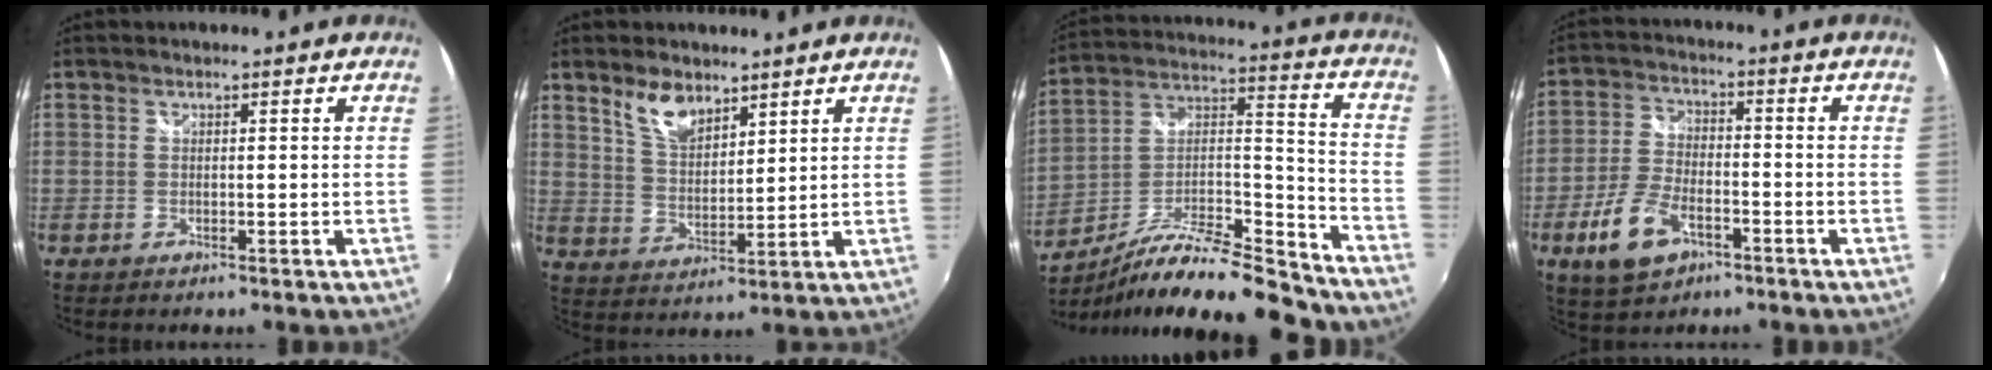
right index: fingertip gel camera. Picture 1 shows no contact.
{"total": 7.2, "force": [5.1, 3.3, 3.9], "torque": [-0.070, 0.007, 0.099]}
{"total": 19.5, "force": [-15.5, 3.6, 11.3], "torque": [-0.190, 0.000, -0.259]}
{"total": 10.3, "force": [-5.2, 5.6, 6.9], "torque": [-0.157, -0.005, -0.093]}